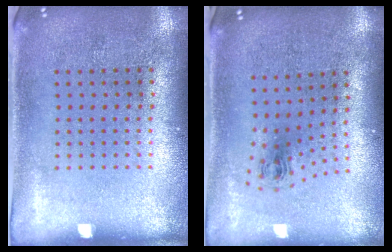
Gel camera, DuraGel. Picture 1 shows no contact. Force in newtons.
{"total": 0.8, "press": 0.3, "slide": 0.7}